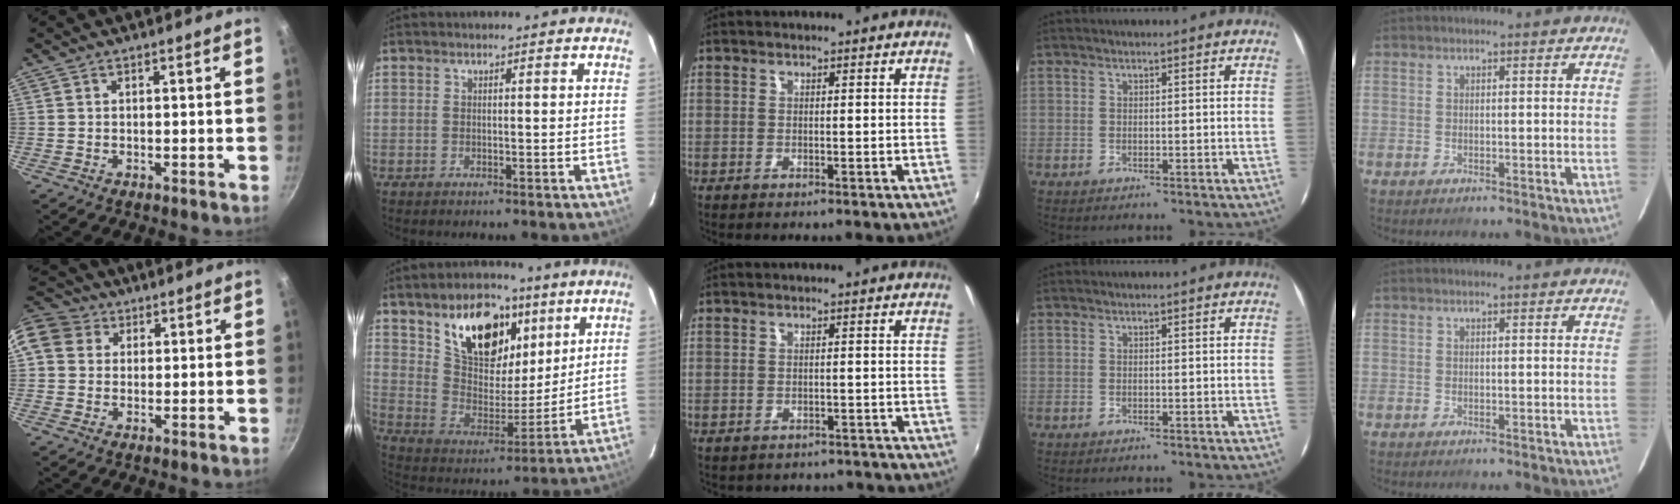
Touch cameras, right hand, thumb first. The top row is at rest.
{"thumb": {"total": 11.8, "force": [3.4, 10.1, 5.2], "torque": [-0.099, 0.026, 0.049]}, "index": {"total": 19.0, "force": [10.2, 10.6, 12.1], "torque": [-0.214, 0.024, 0.190]}, "middle": {"total": 8.1, "force": [-7.2, 3.3, 1.9], "torque": [-0.042, -0.004, -0.082]}}